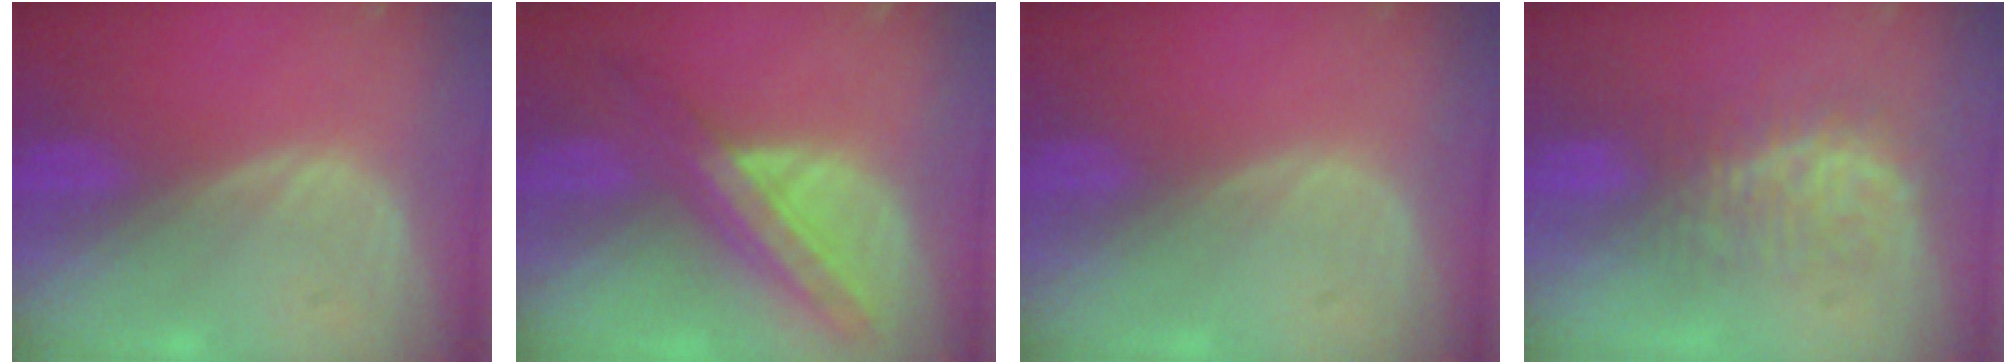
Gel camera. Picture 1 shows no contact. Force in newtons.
{"total": 8.8, "press": 7.6, "slide": 4.4}
{"total": 0.0}
{"total": 7.6, "press": 7.3, "slide": 2.2}